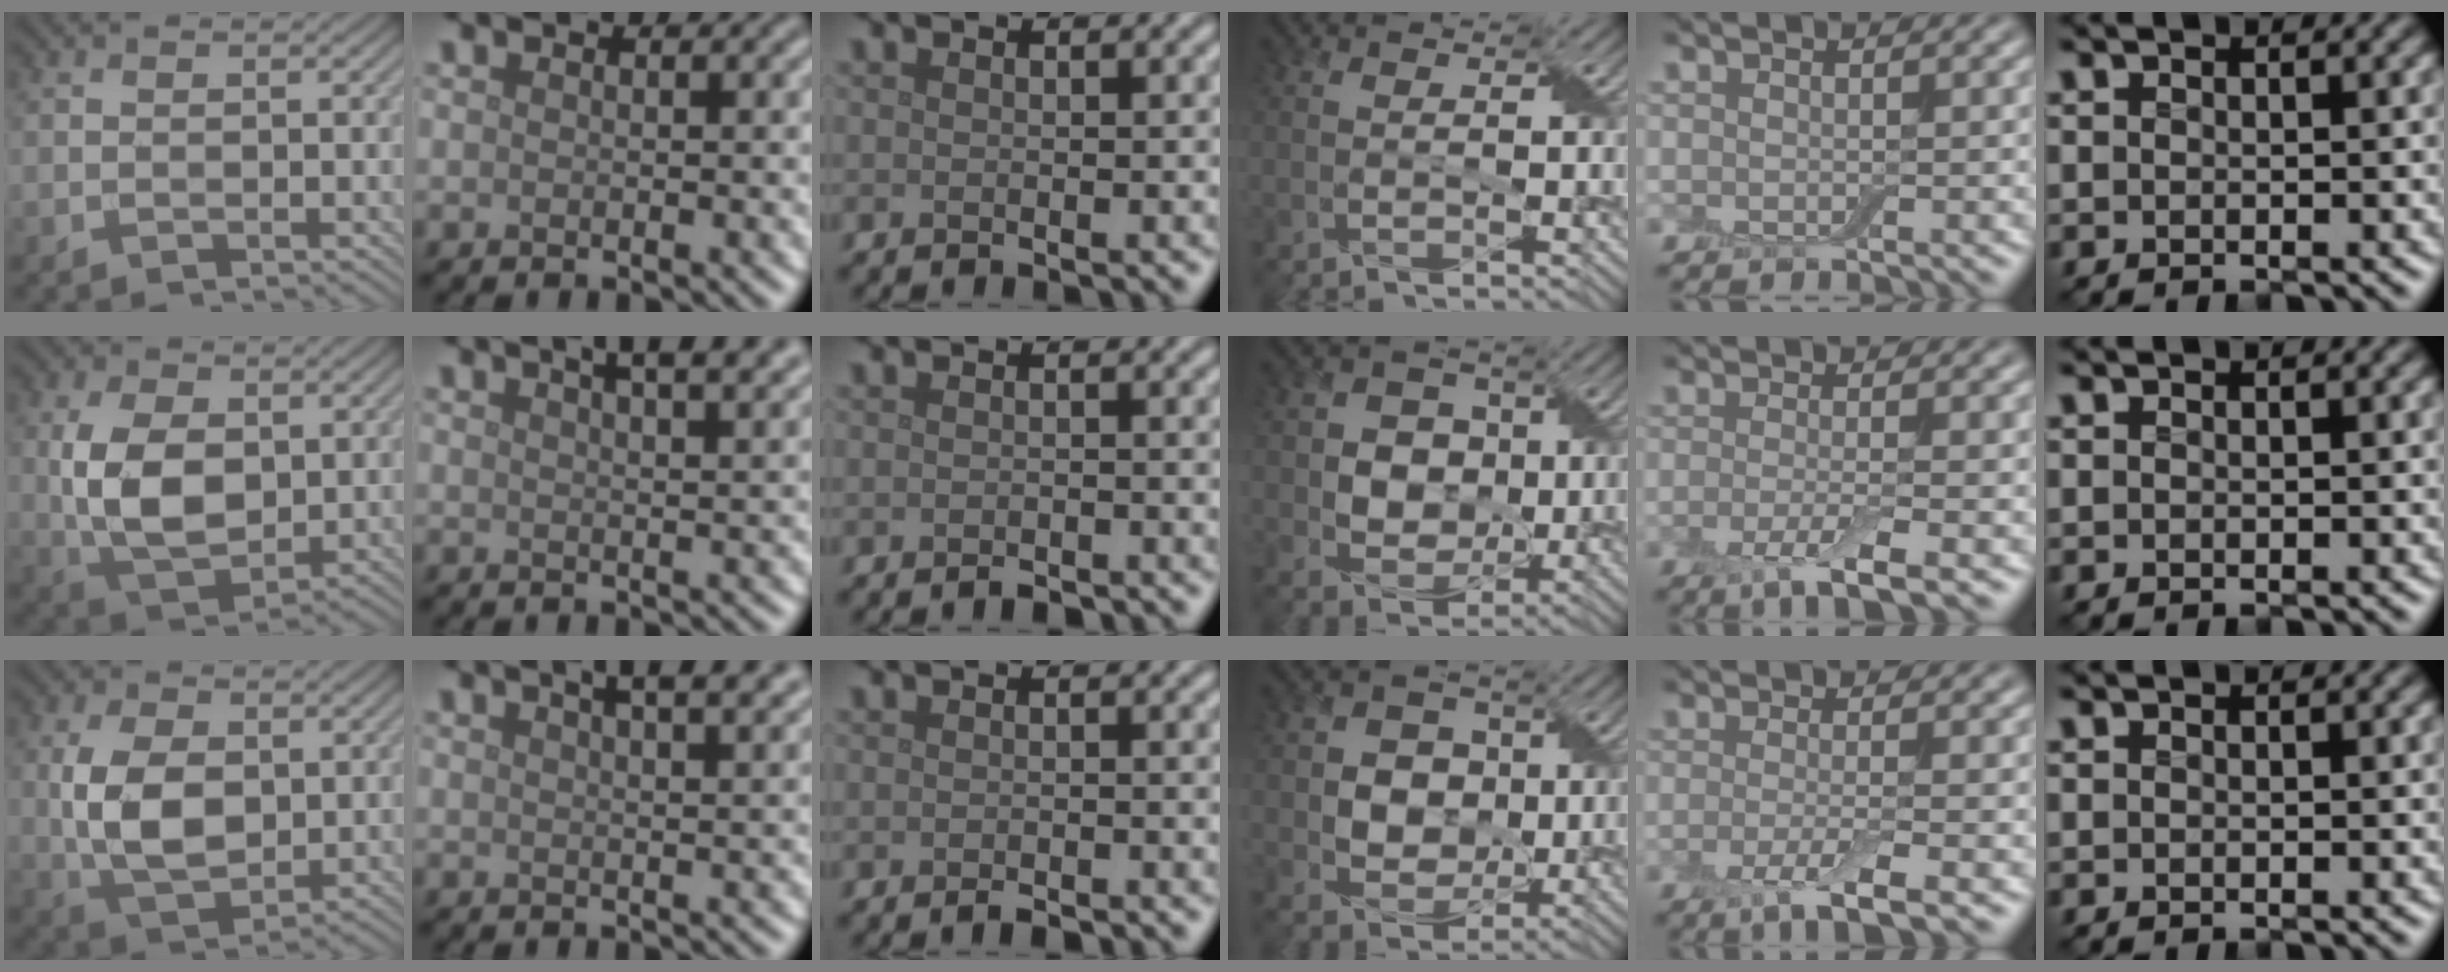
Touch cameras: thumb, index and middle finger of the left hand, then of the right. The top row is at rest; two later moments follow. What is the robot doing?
{"motion": "peel", "object": "small bumper sticker"}